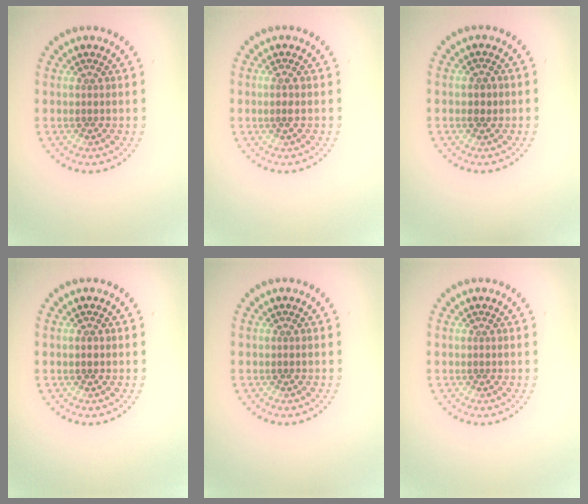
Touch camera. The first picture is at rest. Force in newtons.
{"total": 0.8, "press": 0.5, "slide": 0.6}
{"total": 0.8, "press": 0.8, "slide": 0.3}
{"total": 0.8, "press": 0.8, "slide": 0.1}
{"total": 0.0}
{"total": 0.0}